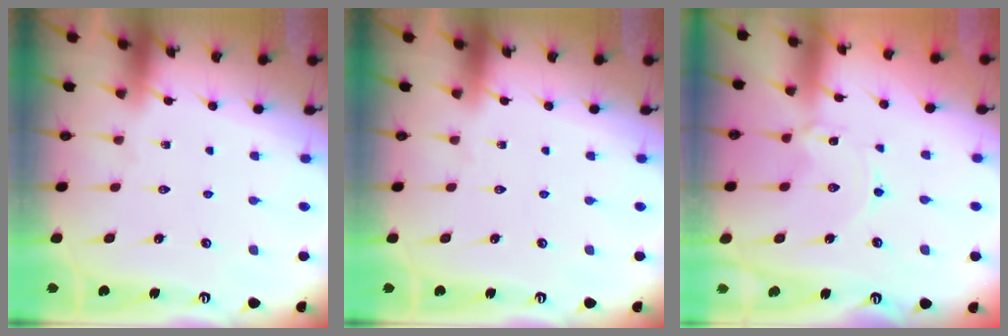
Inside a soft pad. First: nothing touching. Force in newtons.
{"total": 0.0}
{"total": 1.2, "press": 1.2, "slide": 0.2}